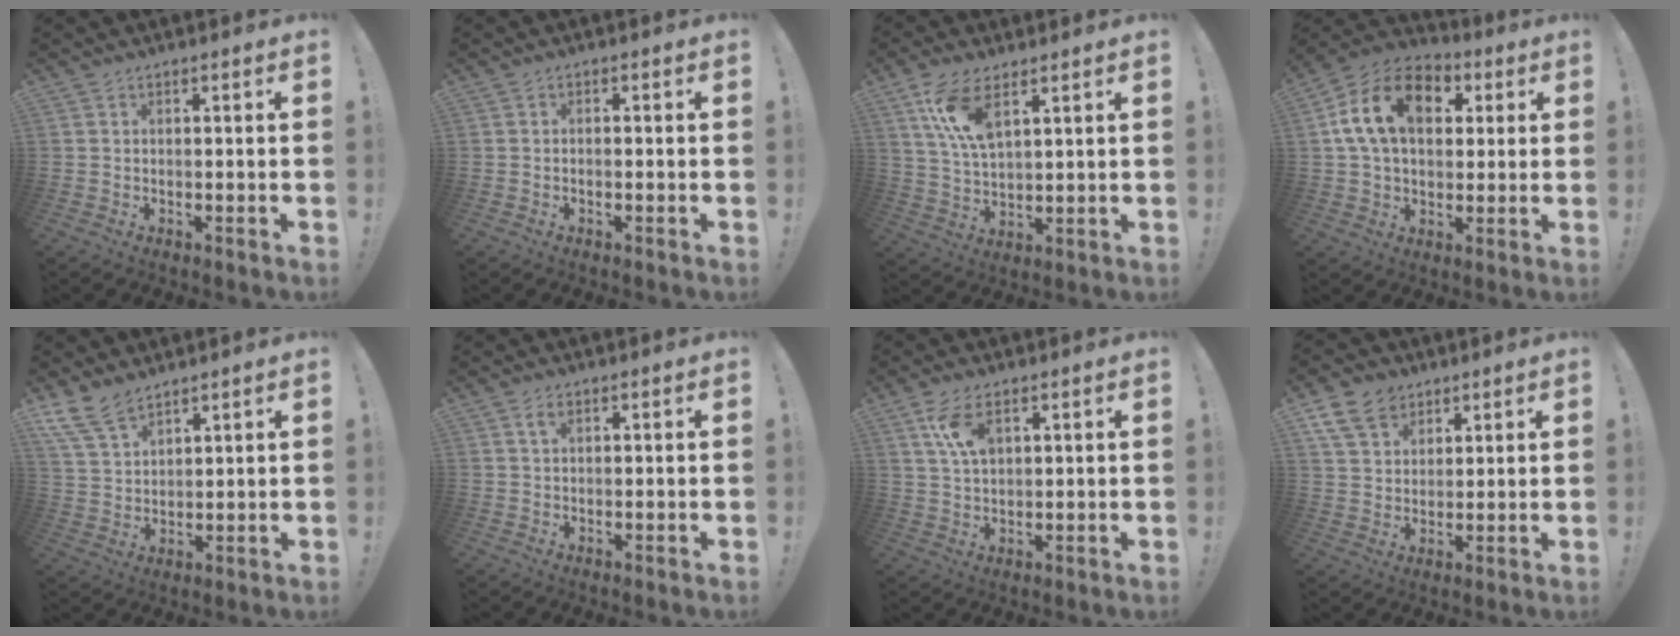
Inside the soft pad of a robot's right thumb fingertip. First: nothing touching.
{"total": 0.8, "force": [-0.5, 0.2, 0.6], "torque": [-0.013, 0.002, -0.008]}
{"total": 10.7, "force": [5.9, 4.7, 7.5], "torque": [-0.155, -0.017, 0.111]}
{"total": 17.6, "force": [5.0, 11.9, 12.0], "torque": [-0.217, 0.004, 0.092]}
{"total": 9.4, "force": [7.3, 4.3, 4.0], "torque": [-0.090, -0.034, 0.147]}
{"total": 2.4, "force": [1.1, 1.2, 1.7], "torque": [-0.029, 0.000, 0.018]}
{"total": 7.9, "force": [3.6, 4.1, 5.8], "torque": [-0.108, -0.004, 0.070]}
{"total": 10.7, "force": [6.3, 7.6, 4.2], "torque": [-0.082, -0.022, 0.126]}